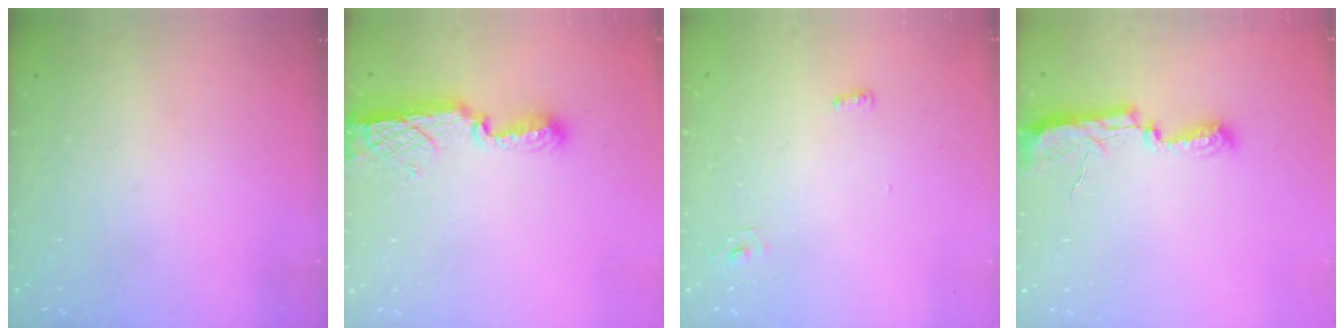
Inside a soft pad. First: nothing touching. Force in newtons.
{"total": 8.5, "press": 8.4, "slide": 0.8}
{"total": 4.1, "press": 3.5, "slide": 2.2}
{"total": 8.1, "press": 8.0, "slide": 0.8}